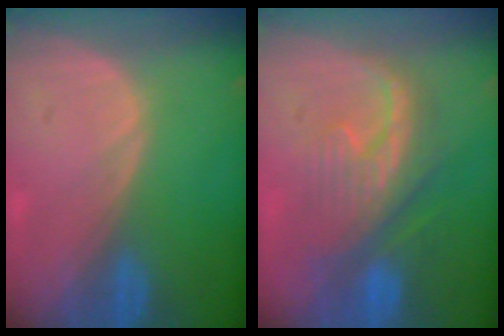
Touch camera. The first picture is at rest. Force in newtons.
{"total": 8.3, "press": 8.2, "slide": 1.3}